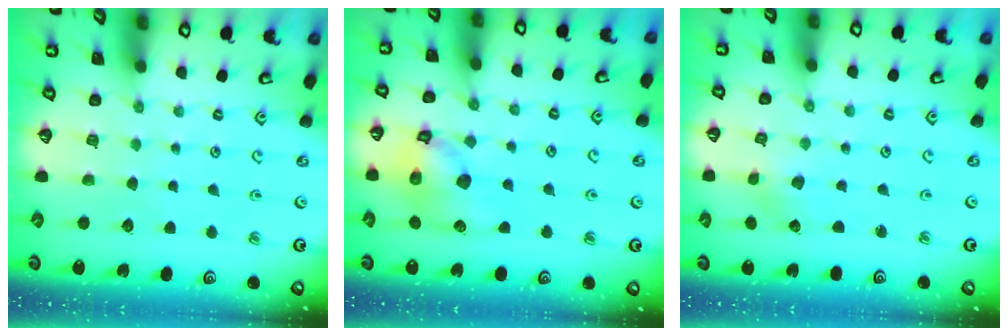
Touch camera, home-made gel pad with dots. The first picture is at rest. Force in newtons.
{"total": 14.2, "press": 14.1, "slide": 2.1}
{"total": 1.4, "press": 1.4, "slide": 0.2}